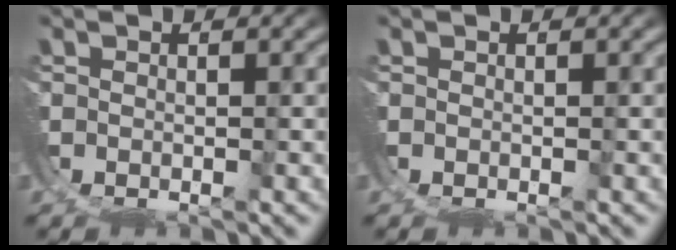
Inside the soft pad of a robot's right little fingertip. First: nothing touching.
{"total": 0.0}